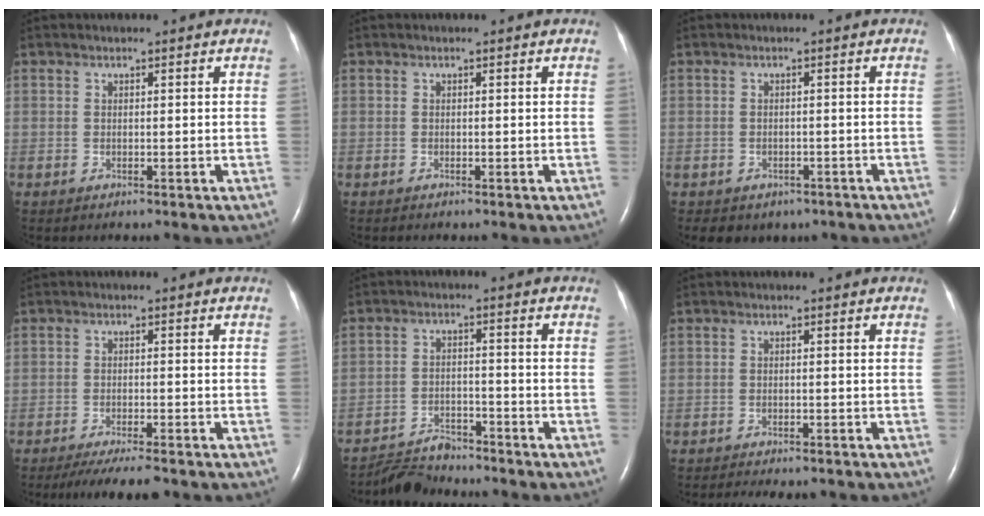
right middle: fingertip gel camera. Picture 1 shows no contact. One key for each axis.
{"total": 0.0}
{"total": 6.0, "fx": -4.4, "fy": 3.8, "fz": 1.6, "tx": -0.019, "ty": 0.013, "tz": -0.047}
{"total": 7.1, "fx": -6.0, "fy": 0.7, "fz": 3.9, "tx": -0.054, "ty": -0.014, "tz": -0.092}
{"total": 5.2, "fx": -5.1, "fy": 0.8, "fz": -0.3, "tx": 0.000, "ty": -0.007, "tz": -0.088}
{"total": 6.6, "fx": -5.8, "fy": 1.8, "fz": 2.7, "tx": -0.036, "ty": -0.004, "tz": -0.073}